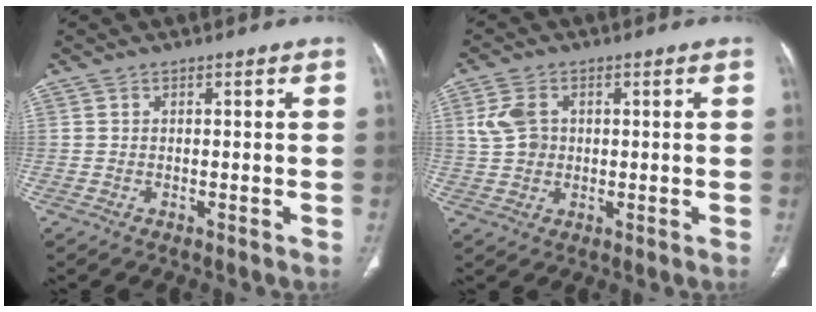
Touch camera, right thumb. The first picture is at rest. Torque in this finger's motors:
{"motor_torque": [-0.12, -0.29, -0.12, -0.20, -0.03]}